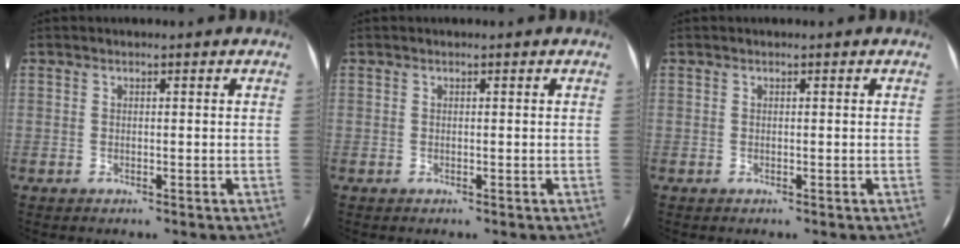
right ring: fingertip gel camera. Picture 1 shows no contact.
{"total": 0.0}
{"total": 0.0}